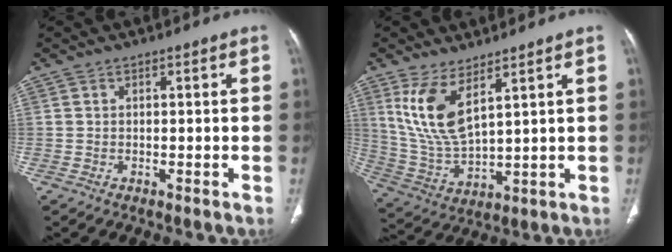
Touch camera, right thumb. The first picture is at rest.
{"total": 10.8, "force": [5.5, 4.0, 8.4], "torque": [-0.172, -0.035, 0.128]}